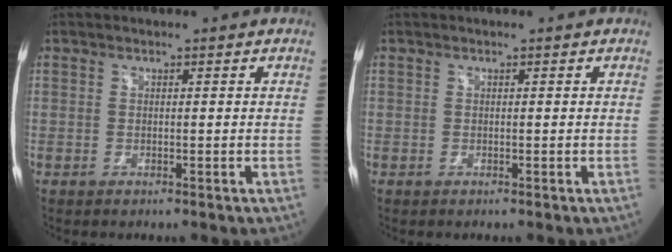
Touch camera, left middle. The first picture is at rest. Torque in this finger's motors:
{"motor_torque": [0.02, -0.12, -0.06, -0.01]}